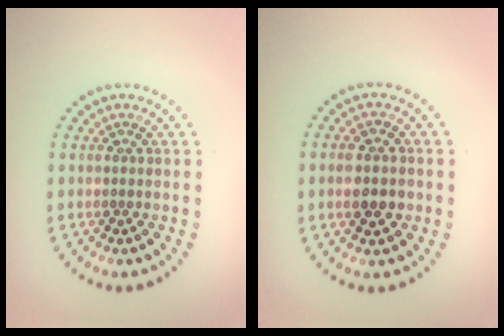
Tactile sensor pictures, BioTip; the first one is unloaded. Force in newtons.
{"total": 3.0, "press": 3.0, "slide": 0.3}